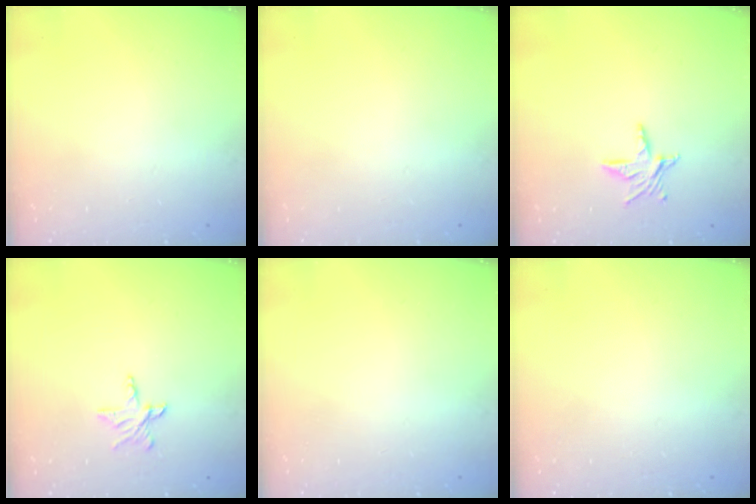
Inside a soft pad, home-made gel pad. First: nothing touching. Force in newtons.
{"total": 0.0}
{"total": 6.7, "press": 6.7, "slide": 0.1}
{"total": 5.9, "press": 5.8, "slide": 0.5}
{"total": 0.0}
{"total": 0.0}